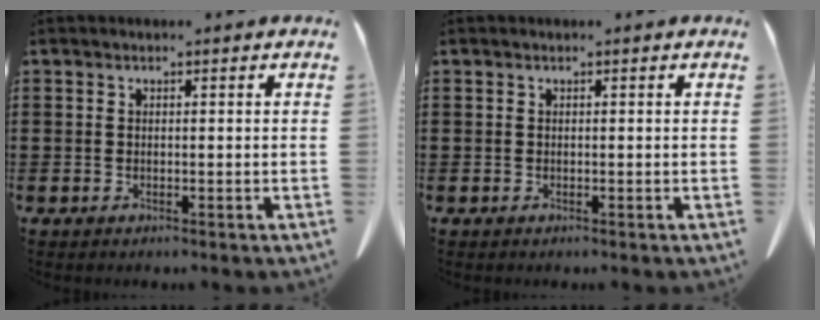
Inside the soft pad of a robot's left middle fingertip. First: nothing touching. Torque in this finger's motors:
{"motor_torque": [0.00, 0.00, 0.00, 0.01]}